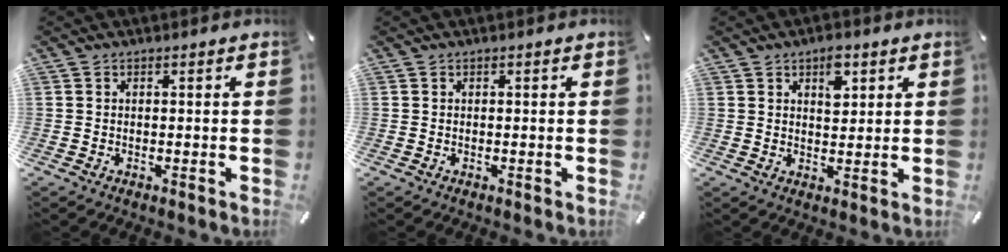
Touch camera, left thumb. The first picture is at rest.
{"total": 0.0}
{"total": 5.3, "force": [2.5, 3.2, 3.4], "torque": [-0.033, -0.008, 0.037]}